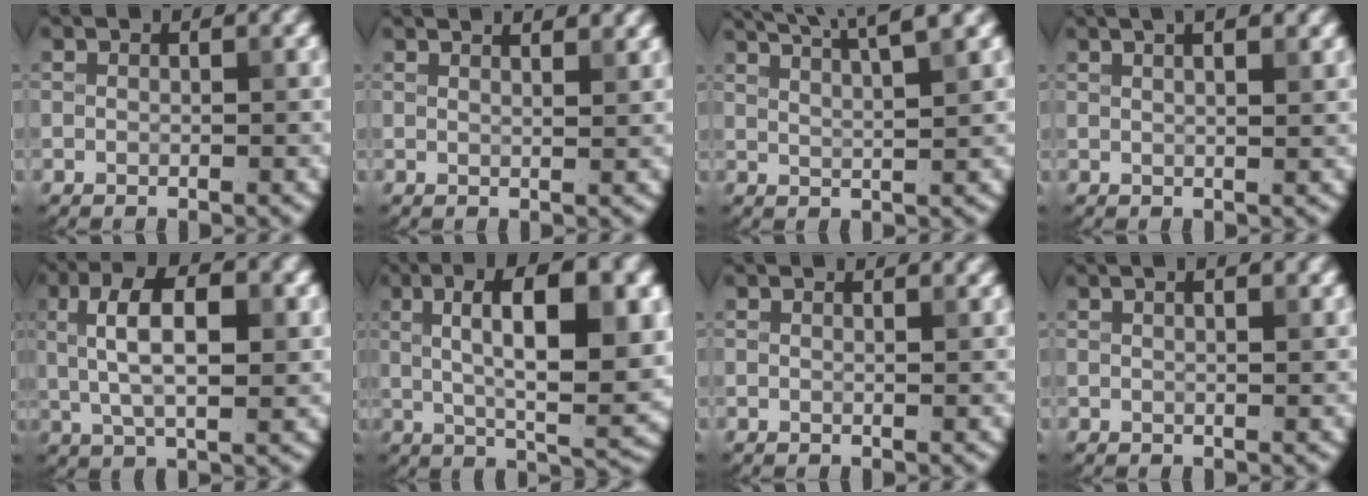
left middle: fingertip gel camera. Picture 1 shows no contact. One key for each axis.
{"total": 4.7, "fx": 3.5, "fy": 1.8, "fz": 2.5, "tx": -0.002, "ty": 0.033, "tz": 0.012}
{"total": 6.7, "fx": 5.1, "fy": 1.4, "fz": 4.2, "tx": -0.043, "ty": 0.033, "tz": 0.044}
{"total": 6.8, "fx": 3.7, "fy": 3.2, "fz": 4.6, "tx": -0.017, "ty": 0.058, "tz": 0.009}
{"total": 6.7, "fx": 1.3, "fy": 2.8, "fz": 6.0, "tx": -0.110, "ty": 0.009, "tz": 0.020}
{"total": 11.1, "fx": 2.3, "fy": 3.7, "fz": 10.2, "tx": -0.150, "ty": 0.004, "tz": 0.037}
{"total": 2.1, "fx": 2.0, "fy": 0.5, "fz": 0.6, "tx": -0.006, "ty": 0.006, "tz": 0.013}
{"total": 3.3, "fx": 1.8, "fy": 1.5, "fz": 2.3, "tx": -0.001, "ty": 0.020, "tz": -0.003}